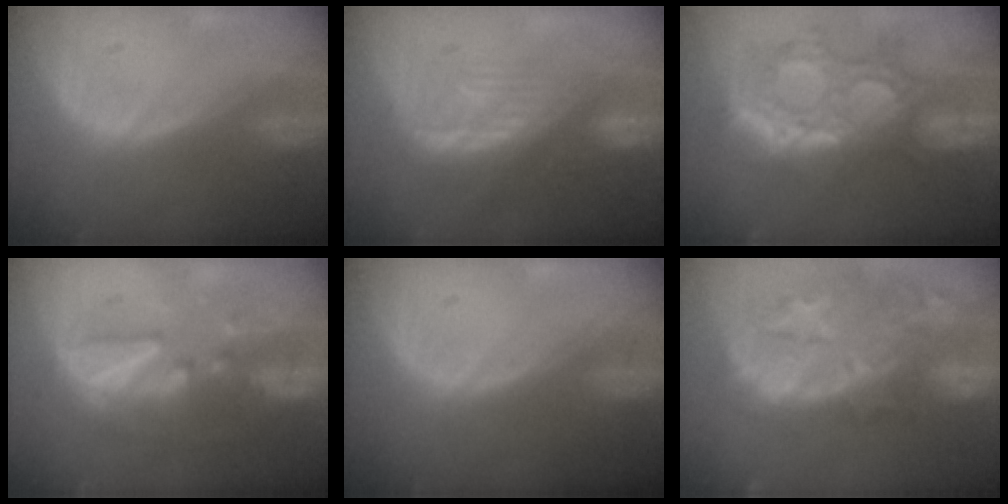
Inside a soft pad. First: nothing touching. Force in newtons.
{"total": 8.2, "press": 7.4, "slide": 3.4}
{"total": 12.2, "press": 10.7, "slide": 5.9}
{"total": 8.3, "press": 8.1, "slide": 2.0}
{"total": 0.0}
{"total": 14.8, "press": 11.8, "slide": 9.0}